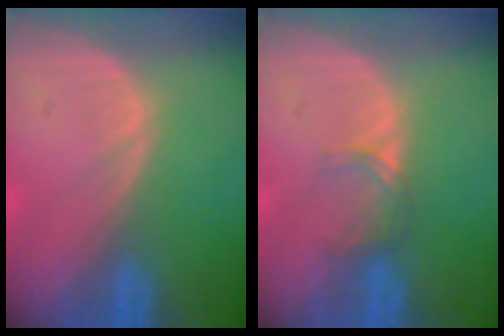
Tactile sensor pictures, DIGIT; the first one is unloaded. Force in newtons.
{"total": 1.9, "press": 1.9, "slide": 0.3}